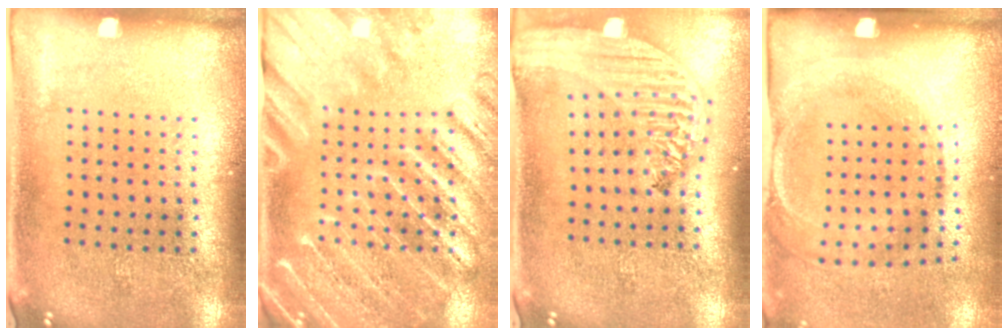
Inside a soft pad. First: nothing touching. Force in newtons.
{"total": 3.8, "press": 3.6, "slide": 1.4}
{"total": 2.5, "press": 2.2, "slide": 1.4}
{"total": 1.8, "press": 1.2, "slide": 1.4}